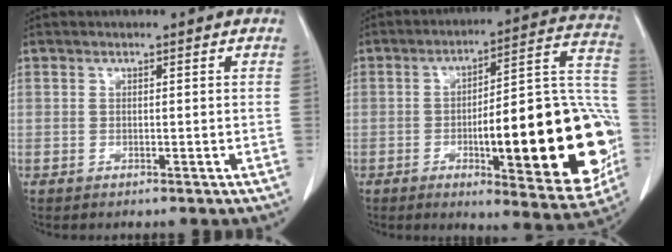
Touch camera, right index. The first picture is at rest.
{"total": 25.5, "force": [-5.6, 5.7, 24.2], "torque": [-0.259, 0.021, -0.064]}